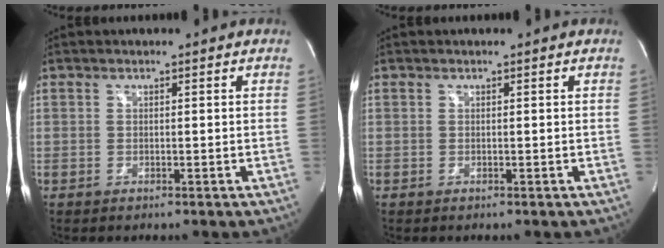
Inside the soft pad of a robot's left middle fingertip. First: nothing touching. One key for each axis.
{"total": 0.0}